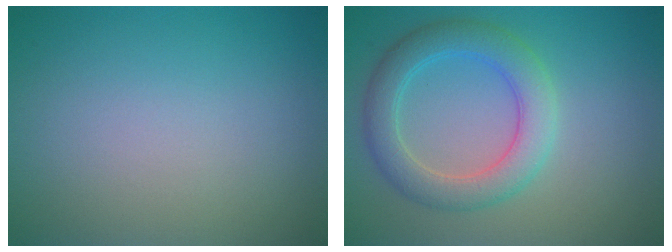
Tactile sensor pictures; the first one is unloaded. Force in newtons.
{"total": 4.6, "press": 4.6, "slide": 0.1}